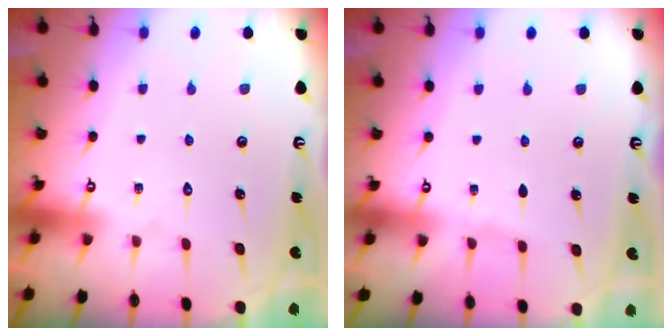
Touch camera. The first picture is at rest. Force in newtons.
{"total": 1.8, "press": 1.8, "slide": 0.3}